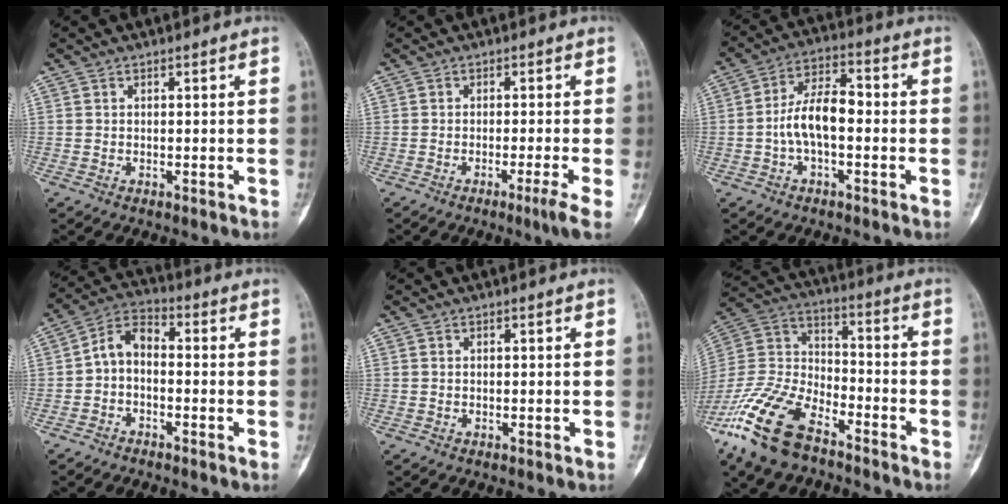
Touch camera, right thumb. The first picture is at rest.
{"total": 3.5, "force": [-1.6, -0.8, 3.0], "torque": [-0.062, -0.006, -0.029]}
{"total": 9.0, "force": [-1.2, 4.4, 7.7], "torque": [-0.139, 0.035, -0.028]}
{"total": 6.3, "force": [-0.9, 3.9, 4.9], "torque": [-0.079, 0.029, -0.033]}
{"total": 0.0}
{"total": 18.0, "force": [-11.8, 8.3, 10.8], "torque": [-0.226, 0.051, -0.229]}